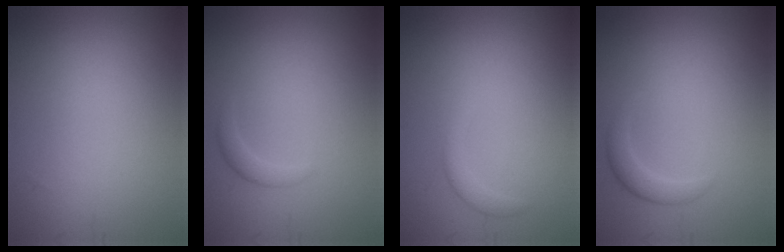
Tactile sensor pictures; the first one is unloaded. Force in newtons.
{"total": 1.0, "press": 1.0, "slide": 0.0}
{"total": 1.3, "press": 1.3, "slide": 0.1}
{"total": 1.6, "press": 1.6, "slide": 0.1}